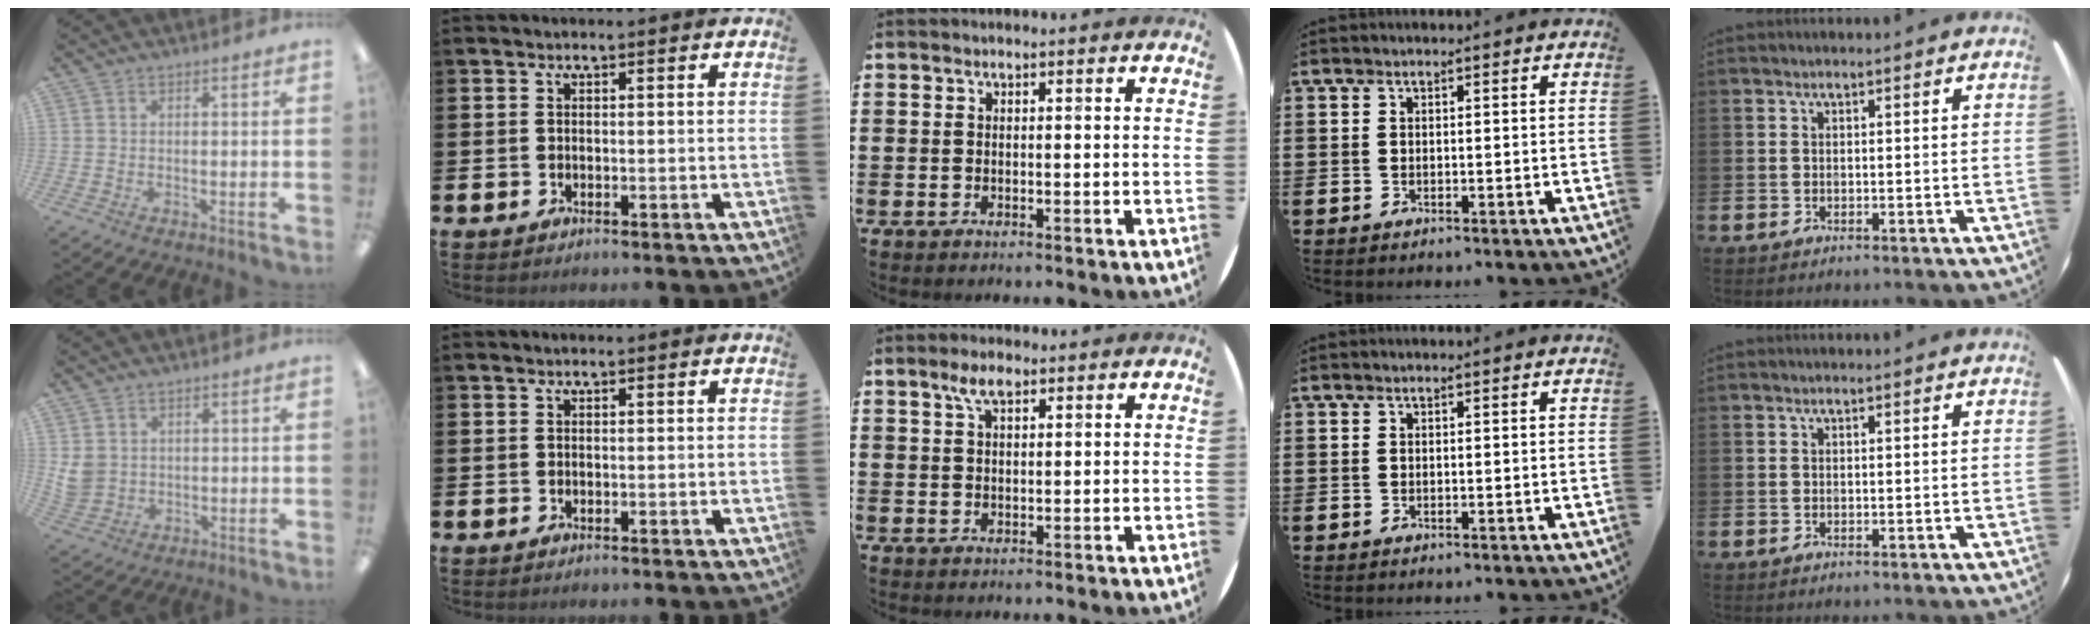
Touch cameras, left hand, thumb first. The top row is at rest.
{"thumb": {"total": 4.1, "force": [1.7, 3.5, 1.3], "torque": [-0.023, -0.002, 0.035]}, "middle": {"total": 3.6, "force": [2.3, 1.3, 2.3], "torque": [-0.043, 0.006, 0.039]}}